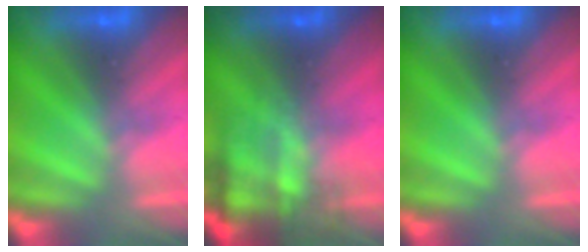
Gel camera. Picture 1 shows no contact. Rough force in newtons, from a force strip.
{"total": 6.9}
{"total": 0.0}